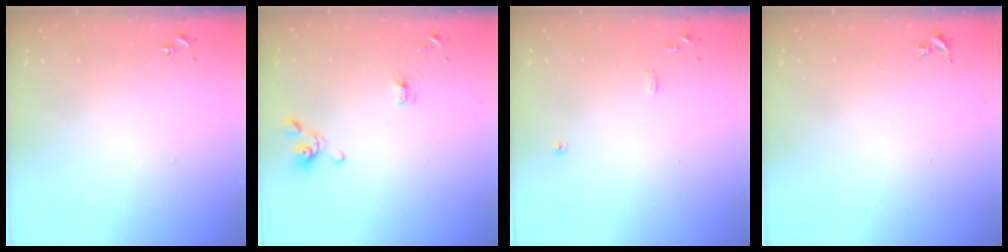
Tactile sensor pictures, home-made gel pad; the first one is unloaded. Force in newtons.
{"total": 6.4, "press": 5.9, "slide": 2.4}
{"total": 7.3, "press": 7.3, "slide": 0.6}
{"total": 0.0}